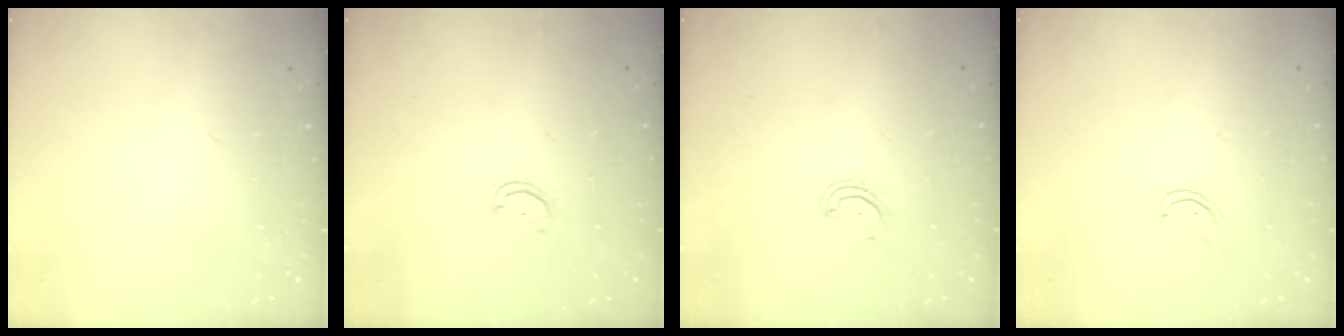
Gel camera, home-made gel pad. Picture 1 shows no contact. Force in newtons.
{"total": 2.1, "press": 2.1, "slide": 0.2}
{"total": 3.0, "press": 3.0, "slide": 0.4}
{"total": 2.8, "press": 2.8, "slide": 0.3}